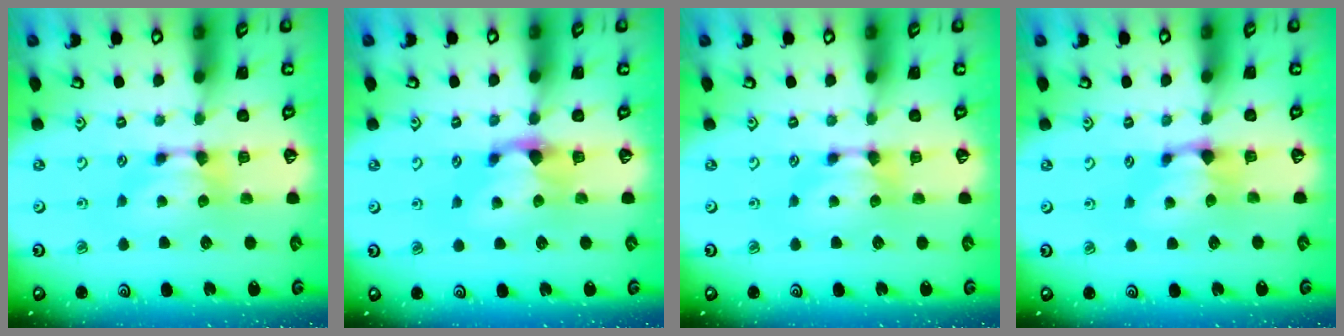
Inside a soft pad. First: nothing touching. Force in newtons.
{"total": 1.1, "press": 0.3, "slide": 1.1}
{"total": 0.0}
{"total": 0.8, "press": 0.0, "slide": 0.8}